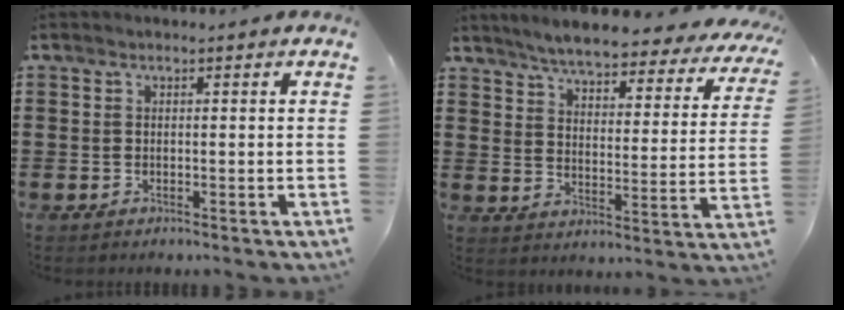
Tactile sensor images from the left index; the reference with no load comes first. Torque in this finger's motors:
{"motor_torque": [2.14, 0.00, 0.87, 0.09]}